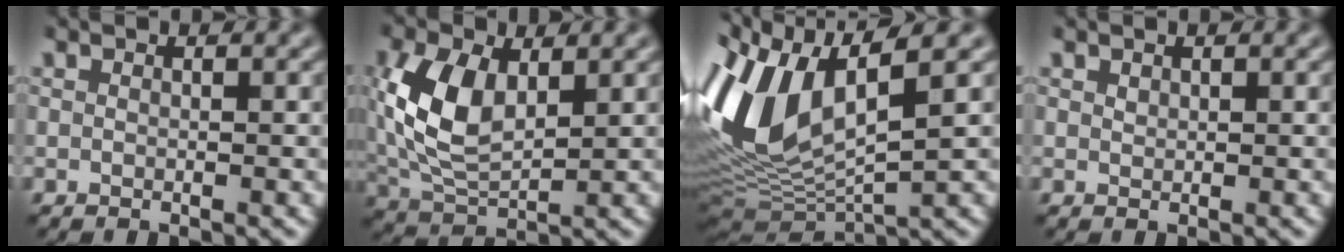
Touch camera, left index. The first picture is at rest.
{"total": 6.8, "force": [0.9, 4.0, 5.5], "torque": [-0.132, 0.004, 0.025]}
{"total": 10.3, "force": [2.1, 4.8, 8.9], "torque": [-0.205, -0.008, 0.050]}
{"total": 0.0}